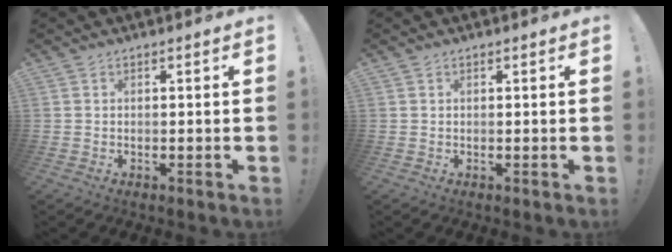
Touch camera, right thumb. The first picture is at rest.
{"total": 0.0}